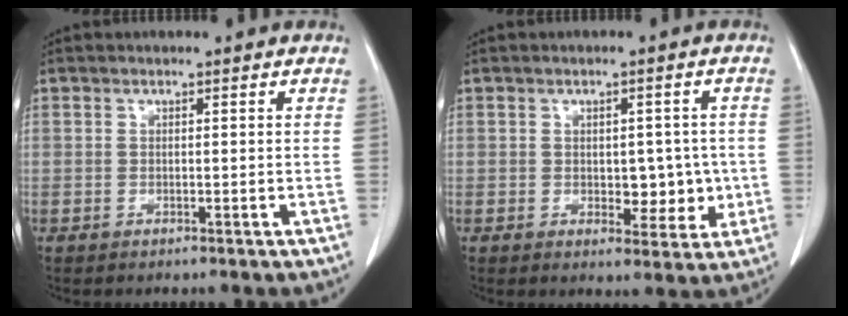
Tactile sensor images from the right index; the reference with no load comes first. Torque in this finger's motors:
{"motor_torque": [0.10, 0.18, 0.02, 0.00]}